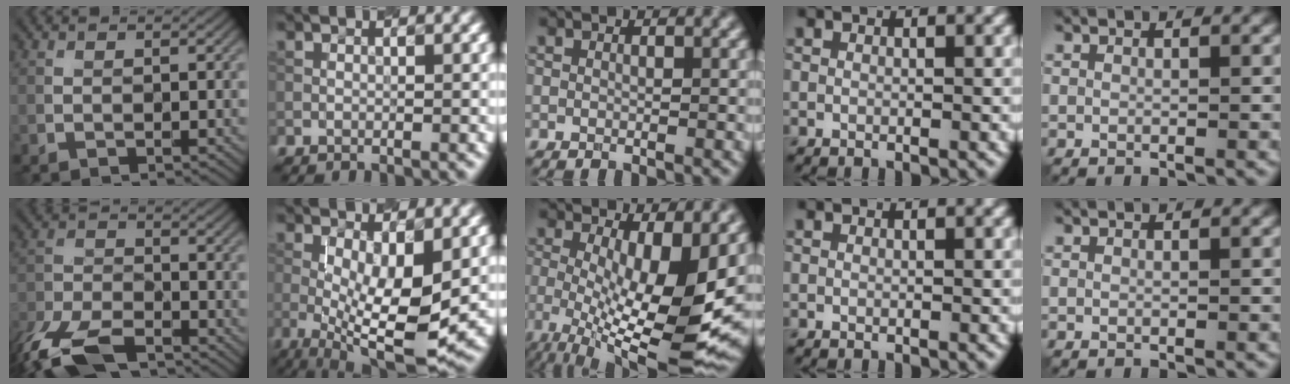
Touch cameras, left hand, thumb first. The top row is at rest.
{"thumb": {"total": 11.0, "force": [-7.6, 4.6, 6.5], "torque": [-0.150, -0.021, -0.157]}, "index": {"total": 8.9, "force": [-0.8, 2.6, 8.5], "torque": [-0.148, -0.017, -0.010]}, "middle": {"total": 12.1, "force": [-0.7, 3.6, 11.5], "torque": [-0.174, -0.020, -0.007]}}